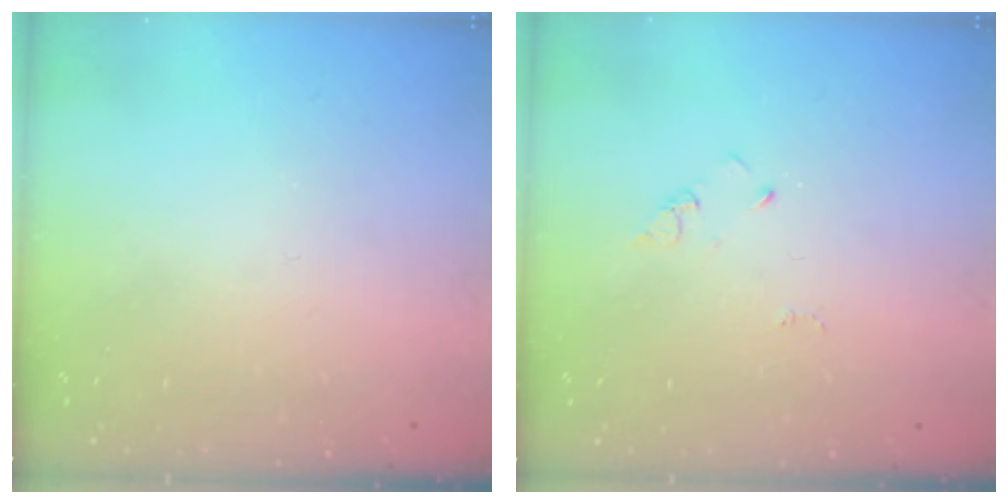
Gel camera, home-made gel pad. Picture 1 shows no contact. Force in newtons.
{"total": 2.9, "press": 2.9, "slide": 0.3}